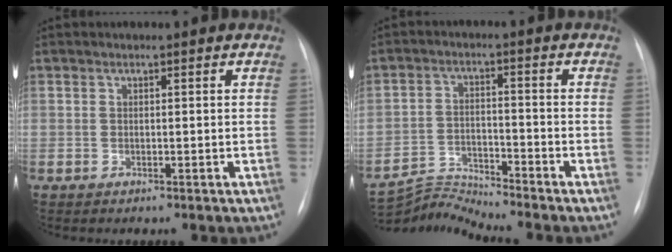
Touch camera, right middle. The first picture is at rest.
{"total": 6.7, "force": [-6.1, -2.3, -1.5], "torque": [0.010, -0.004, -0.115]}